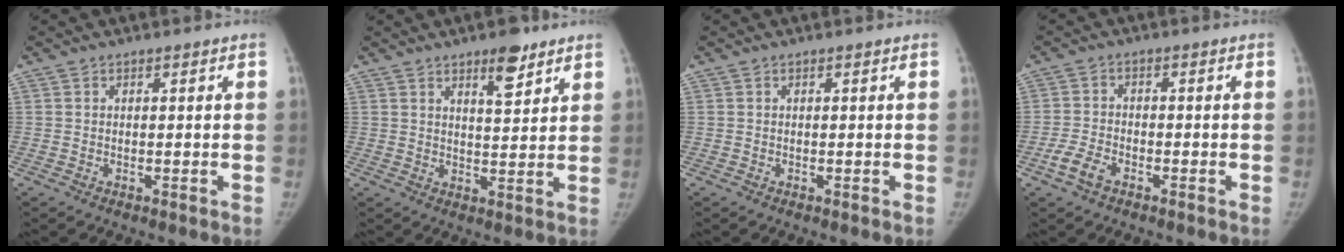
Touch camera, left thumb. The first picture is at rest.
{"total": 6.4, "force": [4.2, 2.3, 4.2], "torque": [-0.045, -0.027, 0.061]}
{"total": 0.0}
{"total": 4.3, "force": [-2.6, 2.4, 2.6], "torque": [-0.055, 0.011, -0.051]}